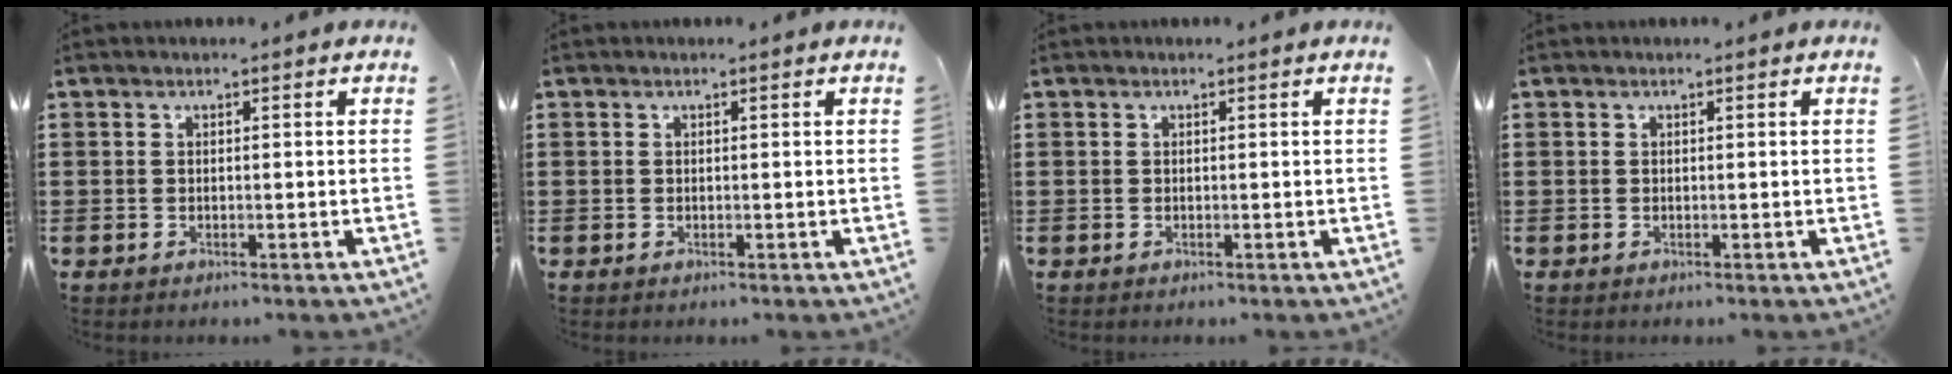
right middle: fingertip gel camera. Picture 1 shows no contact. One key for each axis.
{"total": 0.0}
{"total": 0.0}
{"total": 0.0}